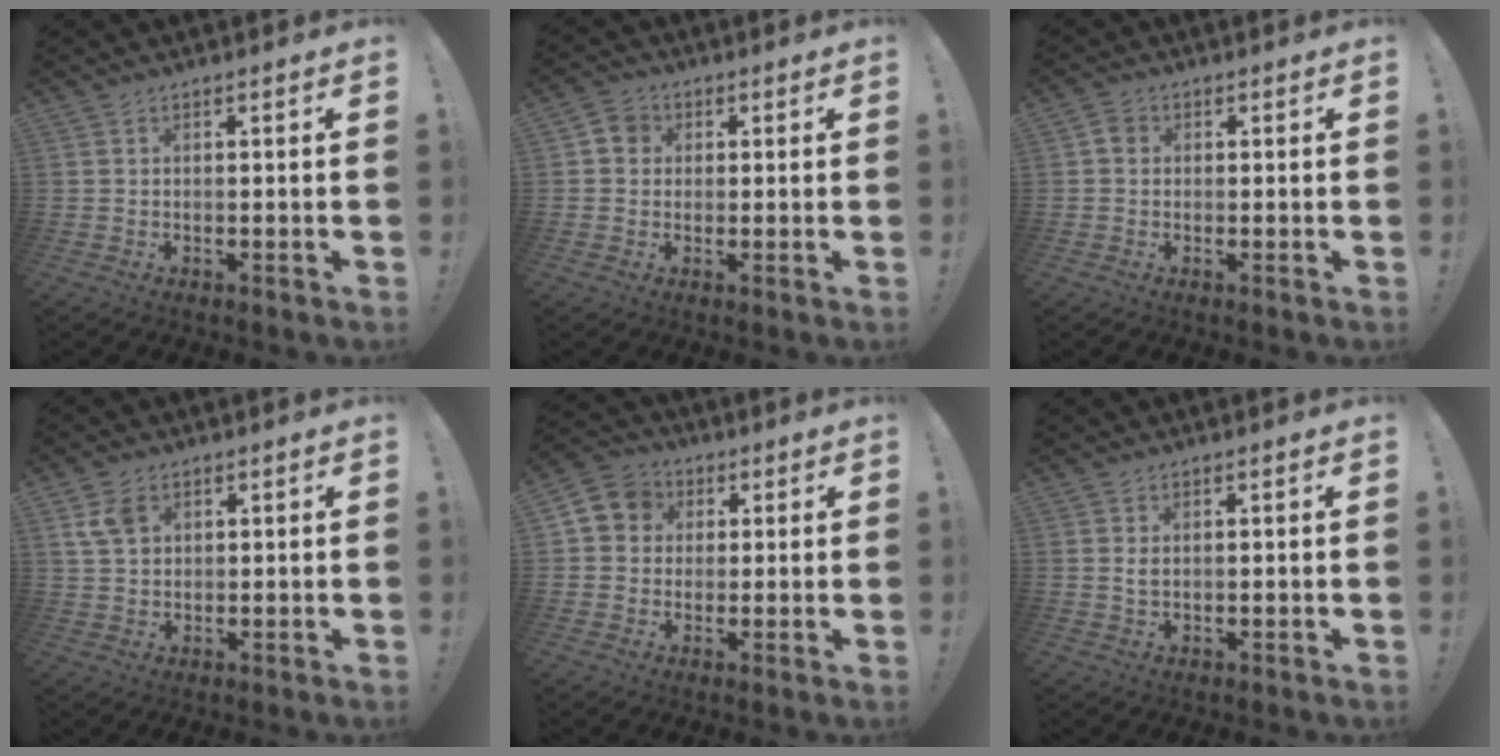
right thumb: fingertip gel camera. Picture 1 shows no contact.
{"total": 5.0, "force": [0.9, 4.5, 1.9], "torque": [-0.031, 0.010, 0.019]}
{"total": 2.9, "force": [0.2, 2.5, 1.4], "torque": [-0.022, 0.007, 0.005]}
{"total": 6.0, "force": [2.4, 4.3, 3.3], "torque": [-0.068, 0.000, 0.048]}
{"total": 7.7, "force": [1.4, 7.2, 2.4], "torque": [-0.038, 0.008, 0.033]}
{"total": 1.6, "force": [0.5, 0.9, 1.2], "torque": [-0.025, 0.002, 0.008]}